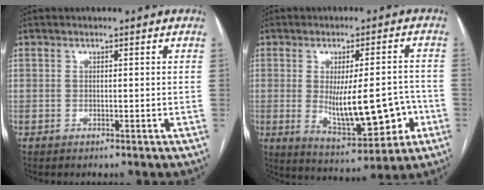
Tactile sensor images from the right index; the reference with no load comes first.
{"total": 14.7, "force": [-3.0, 3.1, 14.1], "torque": [-0.222, -0.001, -0.035]}